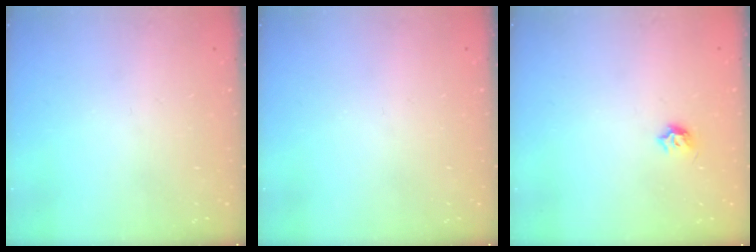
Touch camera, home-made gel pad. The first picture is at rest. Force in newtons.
{"total": 0.0}
{"total": 4.1, "press": 4.0, "slide": 0.7}